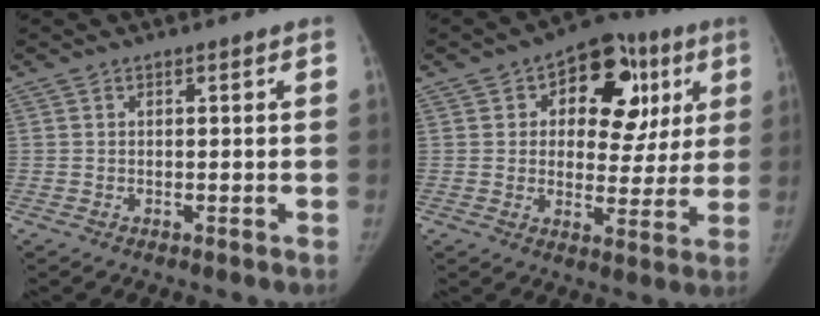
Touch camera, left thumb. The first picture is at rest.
{"total": 16.8, "force": [5.6, 10.8, 11.5], "torque": [-0.084, 0.007, 0.073]}